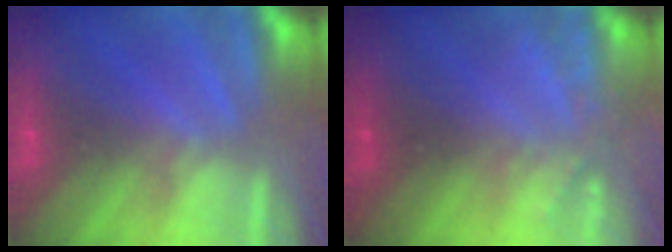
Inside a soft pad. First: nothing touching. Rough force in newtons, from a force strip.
{"total": 2.0}